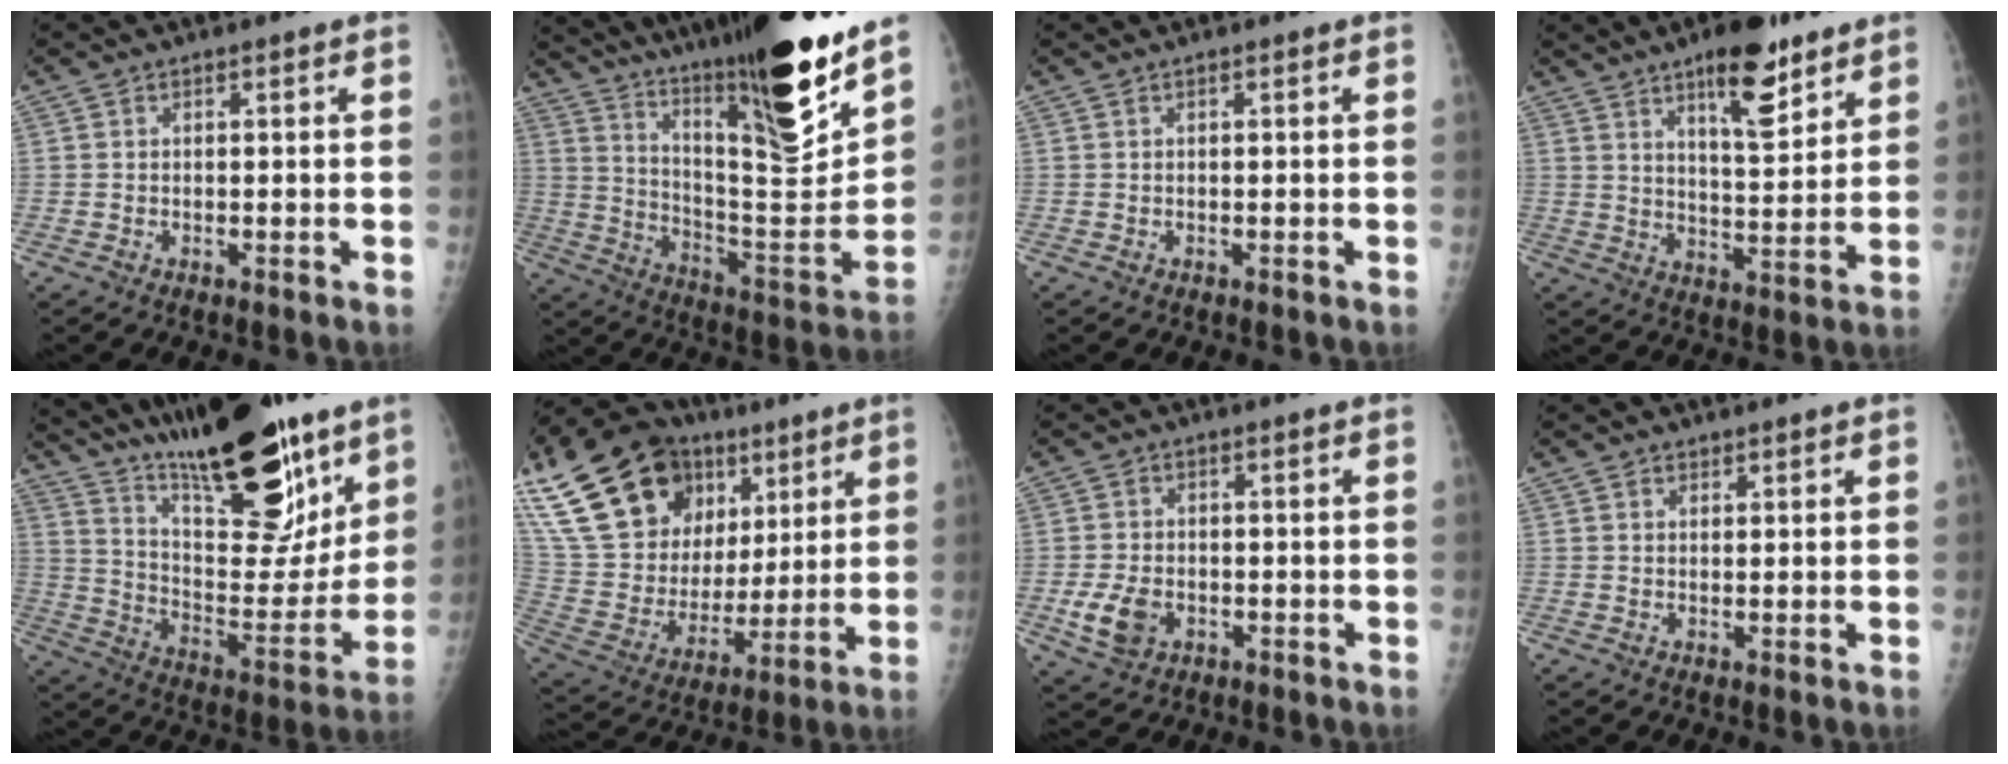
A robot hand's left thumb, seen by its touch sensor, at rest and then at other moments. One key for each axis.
{"total": 30.2, "fx": 21.6, "fy": 4.7, "fz": 20.5, "tx": -0.297, "ty": -0.101, "tz": 0.343}
{"total": 0.0}
{"total": 12.3, "fx": 7.8, "fy": 4.2, "fz": 8.6, "tx": -0.106, "ty": -0.048, "tz": 0.120}
{"total": 28.5, "fx": 19.9, "fy": 8.9, "fz": 18.3, "tx": -0.257, "ty": -0.084, "tz": 0.323}
{"total": 31.4, "fx": 15.8, "fy": 20.3, "fz": 18.0, "tx": -0.345, "ty": 0.023, "tz": 0.296}
{"total": 6.2, "fx": -1.8, "fy": 4.5, "fz": 3.9, "tx": -0.073, "ty": 0.001, "tz": -0.029}
{"total": 1.2, "fx": 0.7, "fy": 1.0, "fz": 0.1, "tx": 0.011, "ty": -0.003, "tz": 0.007}